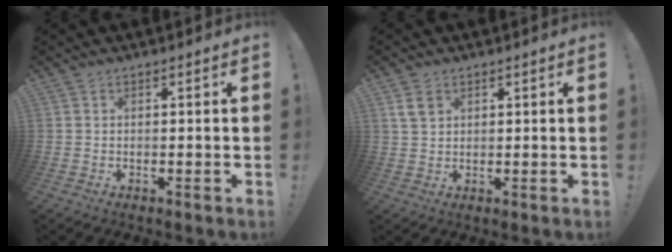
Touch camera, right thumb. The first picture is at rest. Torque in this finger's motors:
{"motor_torque": [-0.15, 0.16, 0.06, -0.06, 0.00]}